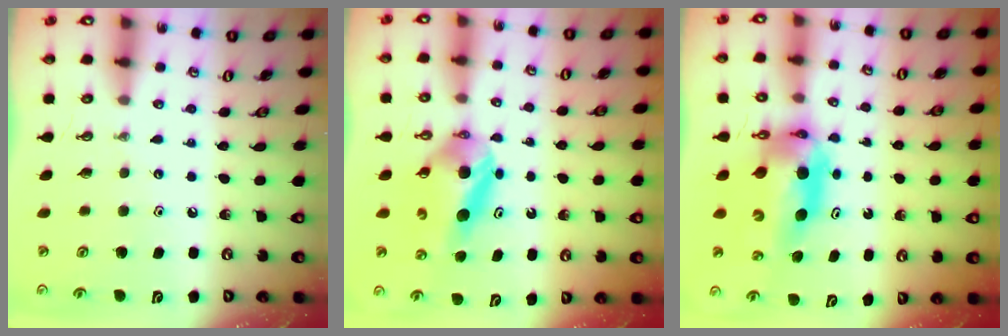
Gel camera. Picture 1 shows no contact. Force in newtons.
{"total": 7.7, "press": 7.6, "slide": 0.6}
{"total": 9.9, "press": 9.9, "slide": 1.1}